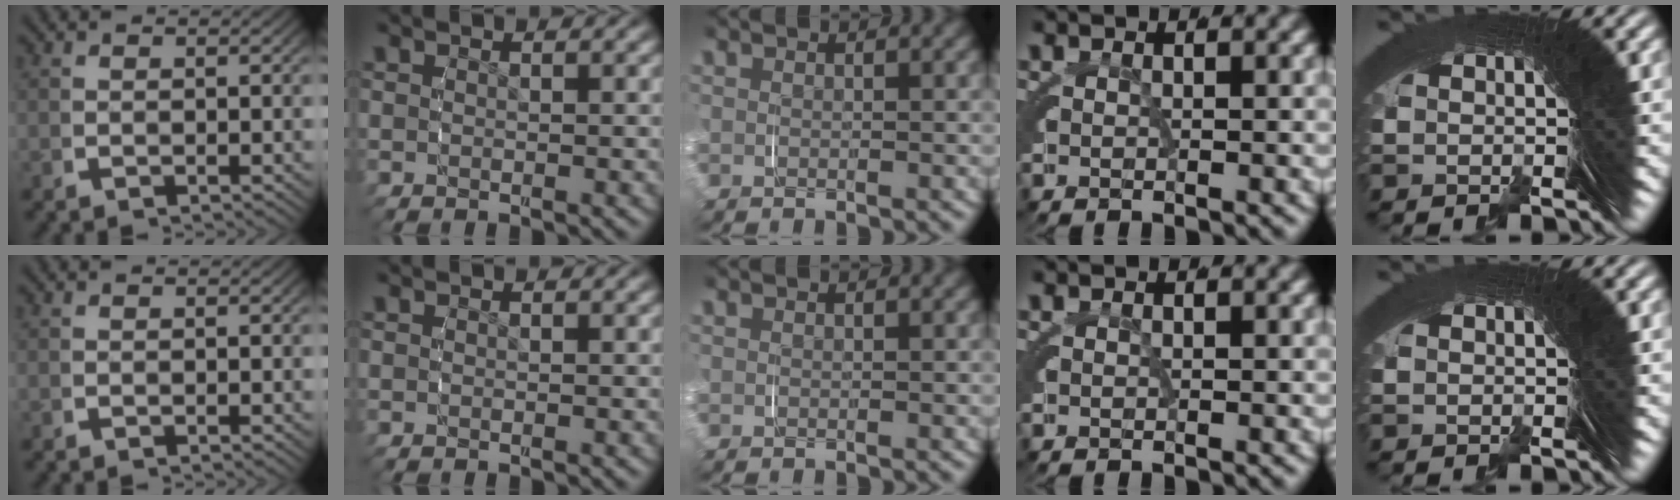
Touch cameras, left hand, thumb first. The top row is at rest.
{}